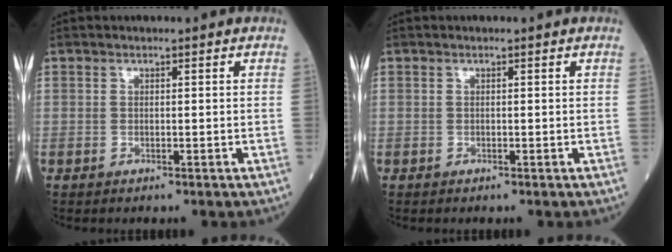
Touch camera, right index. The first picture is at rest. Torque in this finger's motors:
{"motor_torque": [0.00, 0.01, 0.00, 0.00]}